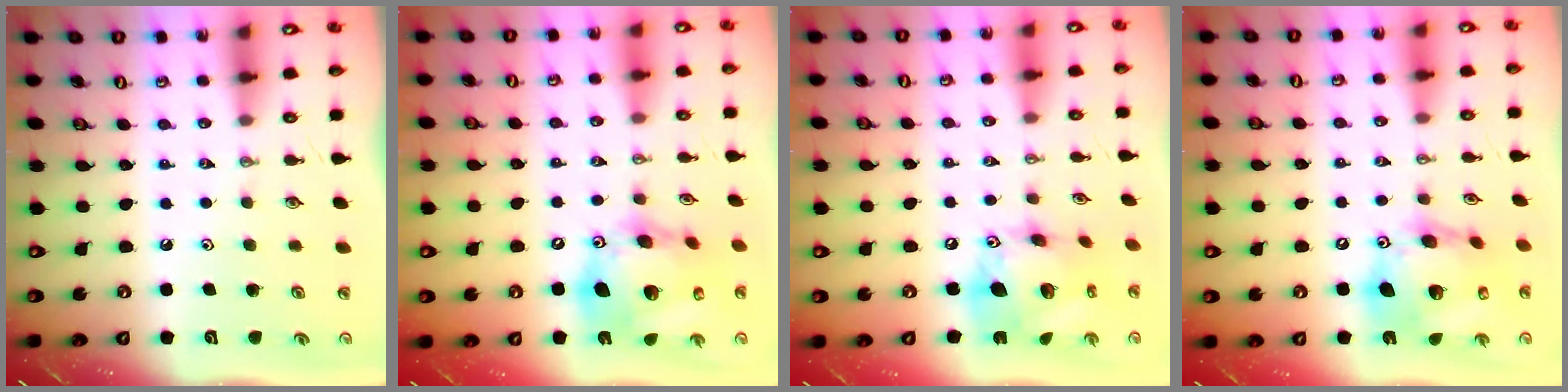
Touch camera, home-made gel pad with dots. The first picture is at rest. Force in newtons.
{"total": 21.8, "press": 21.5, "slide": 3.9}
{"total": 18.8, "press": 18.7, "slide": 2.2}
{"total": 19.7, "press": 19.6, "slide": 2.3}